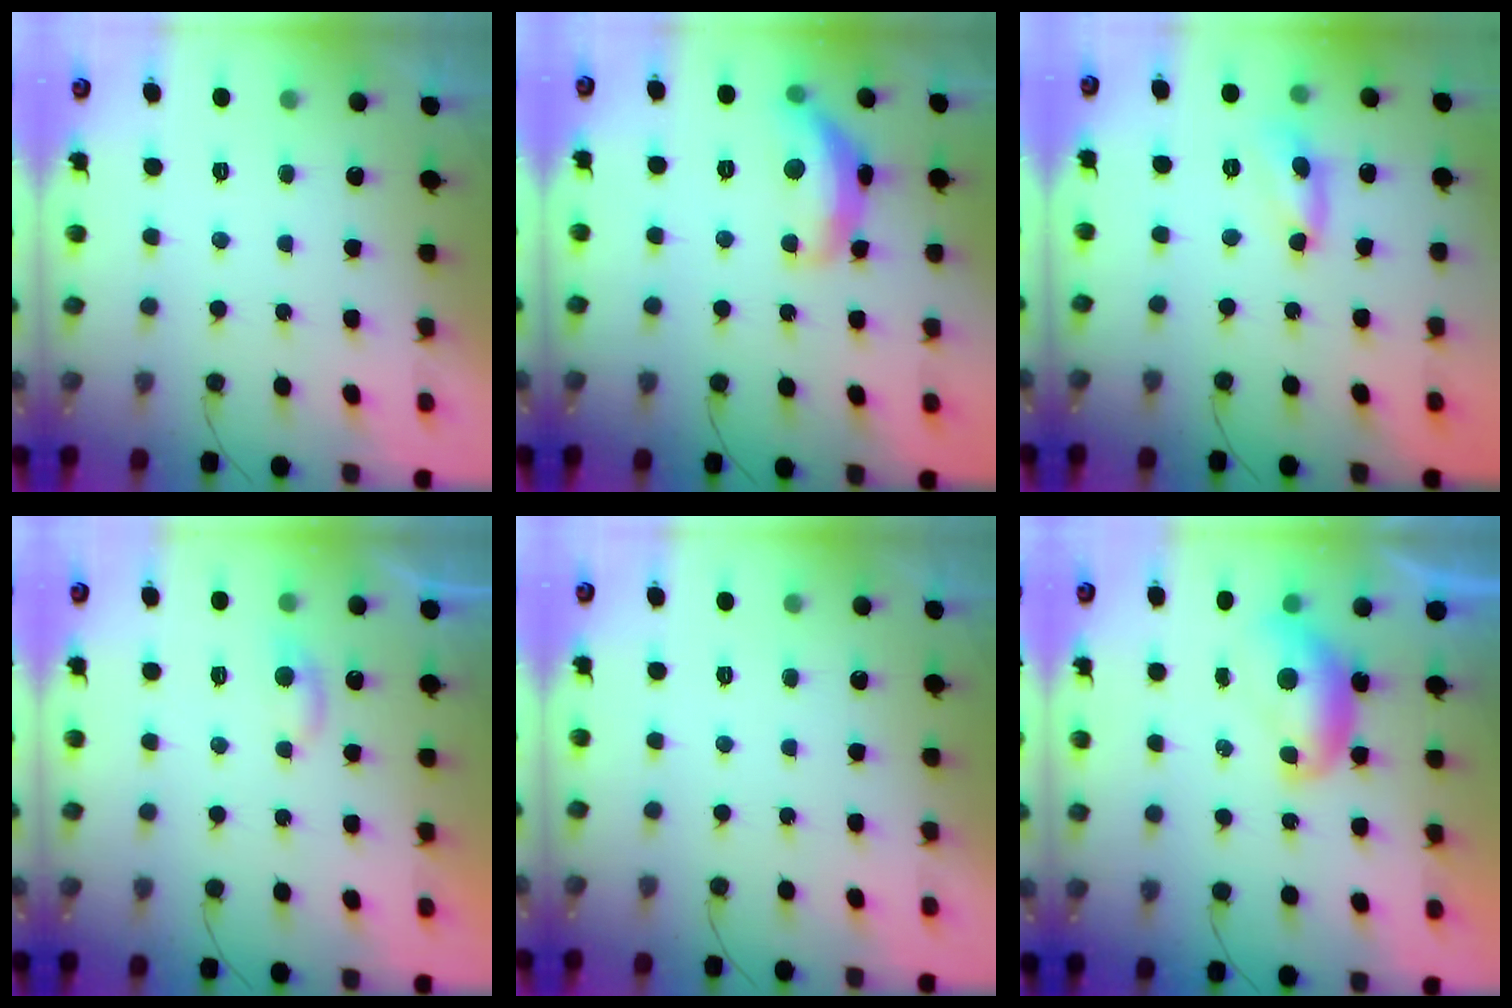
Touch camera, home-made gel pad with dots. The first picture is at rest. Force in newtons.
{"total": 14.0, "press": 14.0, "slide": 0.8}
{"total": 5.2, "press": 5.2, "slide": 0.3}
{"total": 3.6, "press": 3.6, "slide": 0.5}
{"total": 0.0}
{"total": 7.6, "press": 7.6, "slide": 0.3}